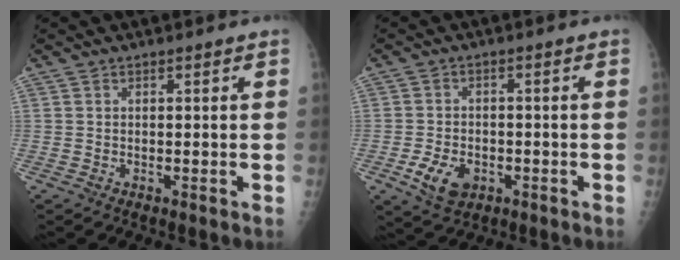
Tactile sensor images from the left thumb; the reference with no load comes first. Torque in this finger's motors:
{"motor_torque": [-0.32, 0.44, 0.04, -0.03, 0.03]}